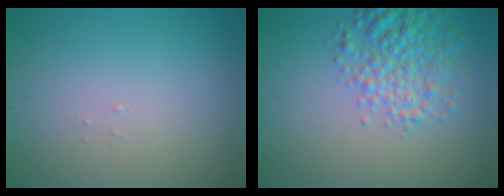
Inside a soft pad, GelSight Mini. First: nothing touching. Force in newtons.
{"total": 4.6, "press": 4.6, "slide": 0.2}